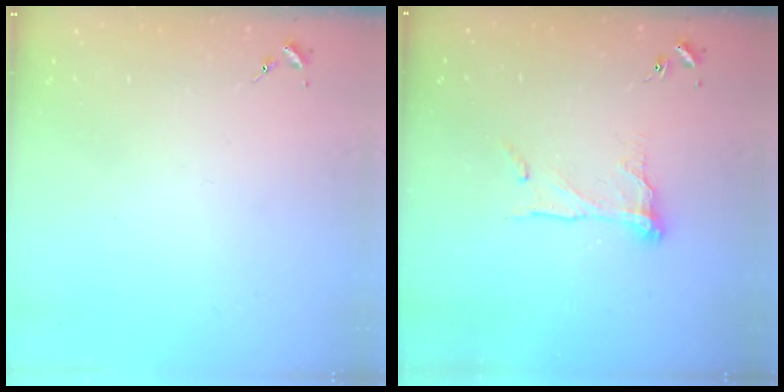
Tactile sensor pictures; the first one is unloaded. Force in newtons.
{"total": 11.4, "press": 11.3, "slide": 1.0}